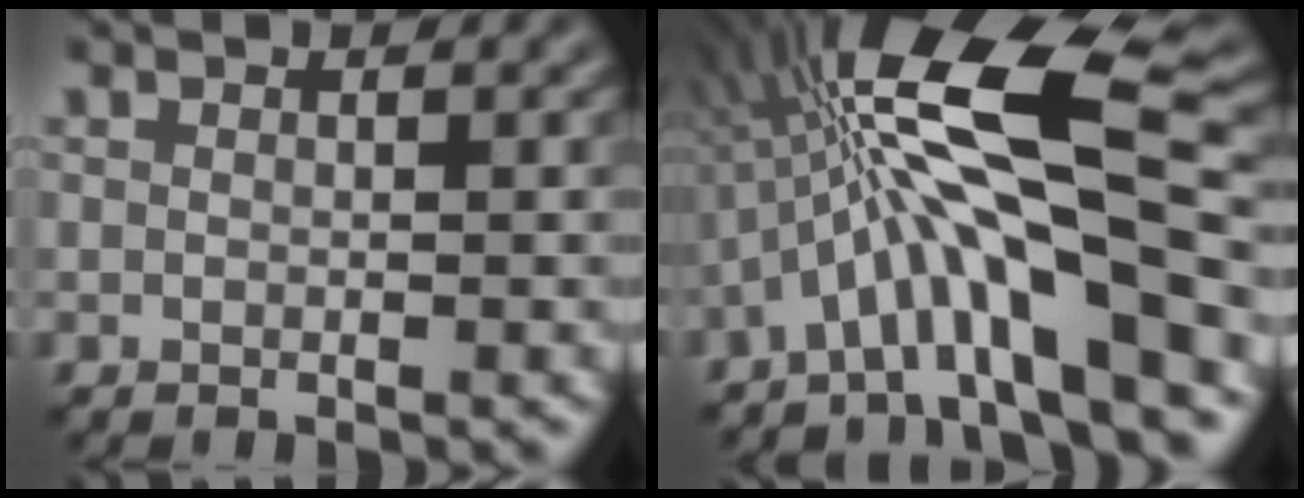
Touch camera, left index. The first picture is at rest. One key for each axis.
{"total": 13.5, "fx": -1.8, "fy": 3.0, "fz": 13.0, "tx": -0.213, "ty": 0.040, "tz": -0.036}